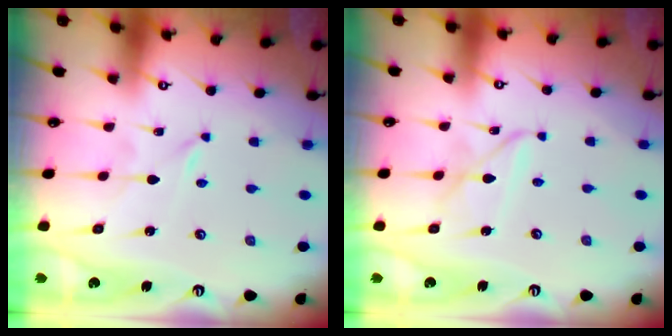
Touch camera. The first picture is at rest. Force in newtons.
{"total": 8.3, "press": 8.2, "slide": 0.5}